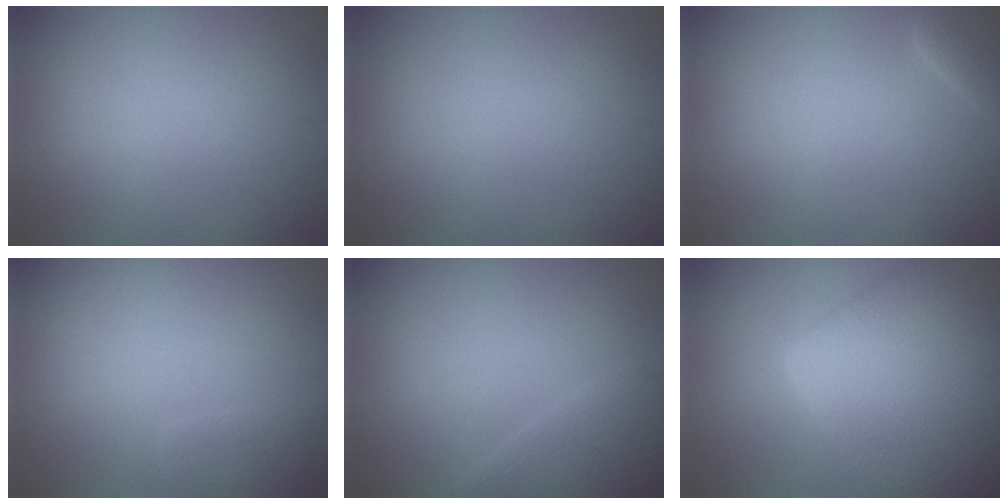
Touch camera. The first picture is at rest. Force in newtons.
{"total": 0.0}
{"total": 2.6, "press": 2.6, "slide": 0.2}
{"total": 2.0, "press": 2.0, "slide": 0.2}
{"total": 2.8, "press": 2.8, "slide": 0.2}
{"total": 13.9, "press": 13.8, "slide": 0.6}